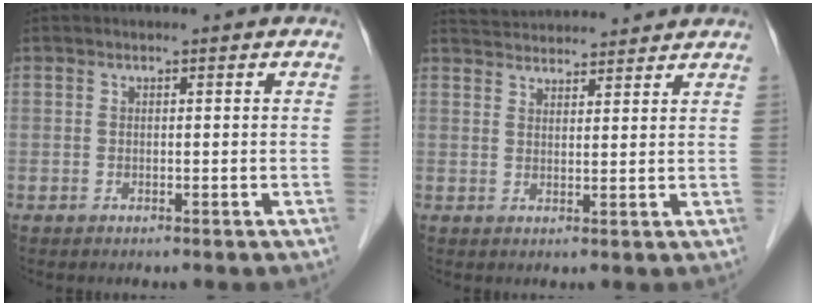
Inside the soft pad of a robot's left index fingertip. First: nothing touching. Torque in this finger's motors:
{"motor_torque": [-0.42, -0.77, 0.08, 0.05]}